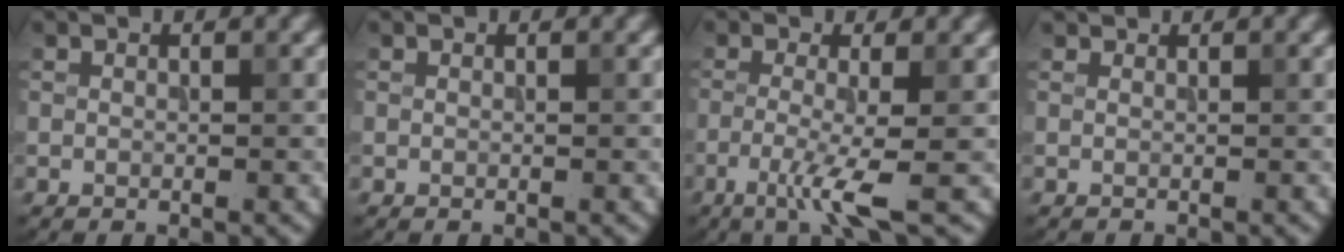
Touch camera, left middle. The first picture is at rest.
{"total": 0.0}
{"total": 4.2, "force": [-1.6, 0.4, 3.8], "torque": [-0.075, -0.004, -0.041]}
{"total": 0.9, "force": [0.9, 0.1, 0.0], "torque": [-0.005, -0.002, 0.013]}